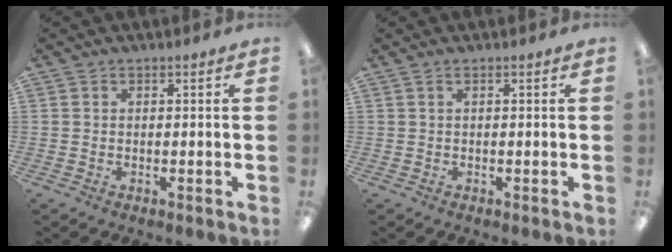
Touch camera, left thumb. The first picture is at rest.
{"total": 0.6, "force": [0.3, 0.1, 0.5], "torque": [-0.011, 0.000, 0.005]}